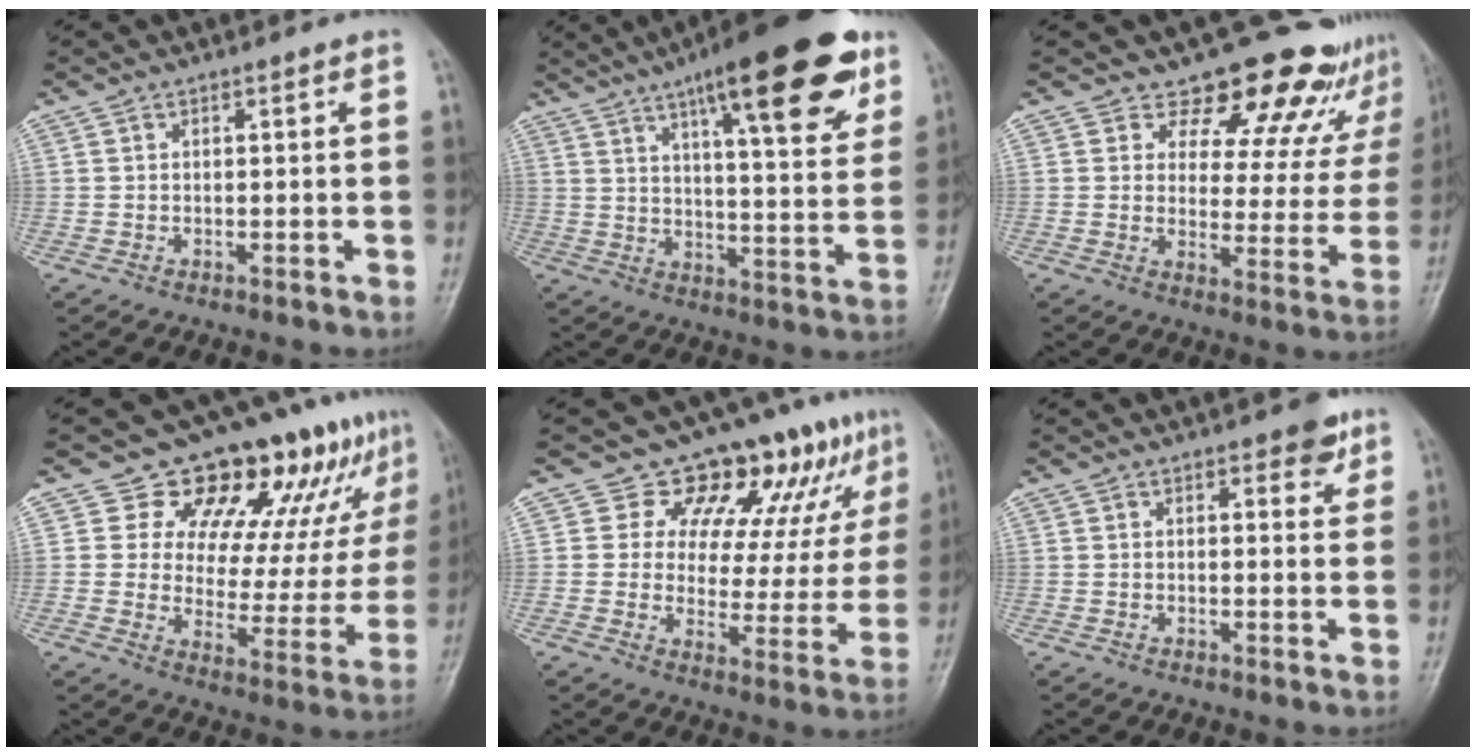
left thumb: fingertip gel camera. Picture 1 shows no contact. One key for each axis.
{"total": 22.8, "fx": 12.8, "fy": 6.0, "fz": 17.9, "tx": -0.234, "ty": -0.031, "tz": 0.186}
{"total": 17.2, "fx": 15.4, "fy": 7.1, "fz": 2.9, "tx": 0.026, "ty": -0.113, "tz": 0.167}
{"total": 19.2, "fx": 12.1, "fy": 10.3, "fz": 10.9, "tx": -0.065, "ty": -0.052, "tz": 0.165}
{"total": 15.0, "fx": 9.4, "fy": 7.7, "fz": 8.8, "tx": -0.060, "ty": -0.051, "tz": 0.122}
{"total": 3.7, "fx": 2.4, "fy": 1.7, "fz": 2.3, "tx": -0.011, "ty": -0.011, "tz": 0.028}